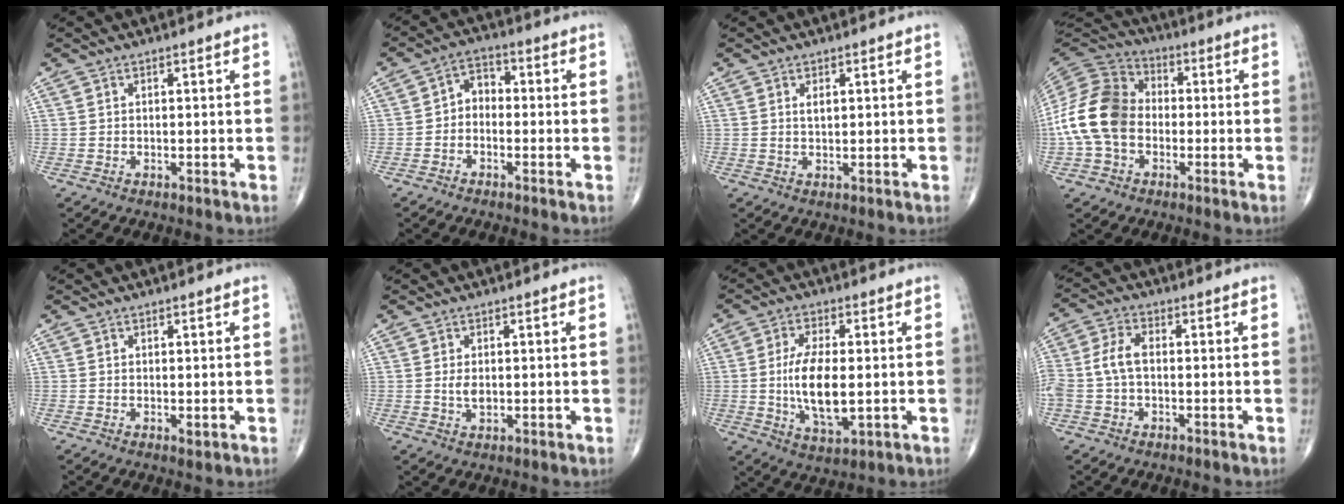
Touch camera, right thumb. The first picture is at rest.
{"total": 4.2, "force": [-1.0, 3.2, 2.6], "torque": [-0.024, 0.024, -0.034]}
{"total": 1.7, "force": [0.6, 0.8, 1.3], "torque": [-0.022, -0.002, 0.012]}
{"total": 15.4, "force": [-2.0, 11.5, 10.0], "torque": [-0.196, 0.037, -0.046]}
{"total": 0.9, "force": [-0.1, 0.4, 0.8], "torque": [-0.015, -0.005, -0.003]}
{"total": 2.6, "force": [0.1, 1.5, 2.1], "torque": [-0.036, -0.004, 0.003]}
{"total": 11.2, "force": [-0.5, 4.9, 10.1], "torque": [-0.187, -0.012, -0.006]}
{"total": 6.7, "force": [-0.5, 4.1, 5.3], "torque": [-0.126, 0.020, -0.013]}